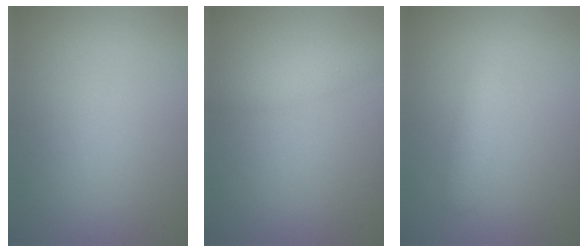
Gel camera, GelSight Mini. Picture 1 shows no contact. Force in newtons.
{"total": 1.6, "press": 1.6, "slide": 0.1}
{"total": 1.8, "press": 1.8, "slide": 0.0}